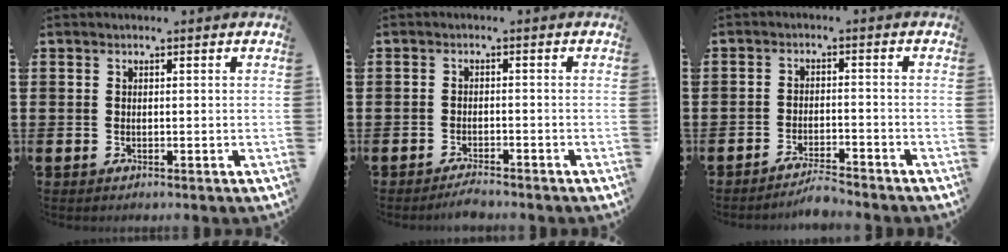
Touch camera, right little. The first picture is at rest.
{"total": 1.7, "force": [-1.7, 0.1, 0.4], "torque": [-0.011, 0.005, -0.034]}
{"total": 2.9, "force": [-2.9, 0.0, 0.7], "torque": [-0.014, 0.007, -0.058]}